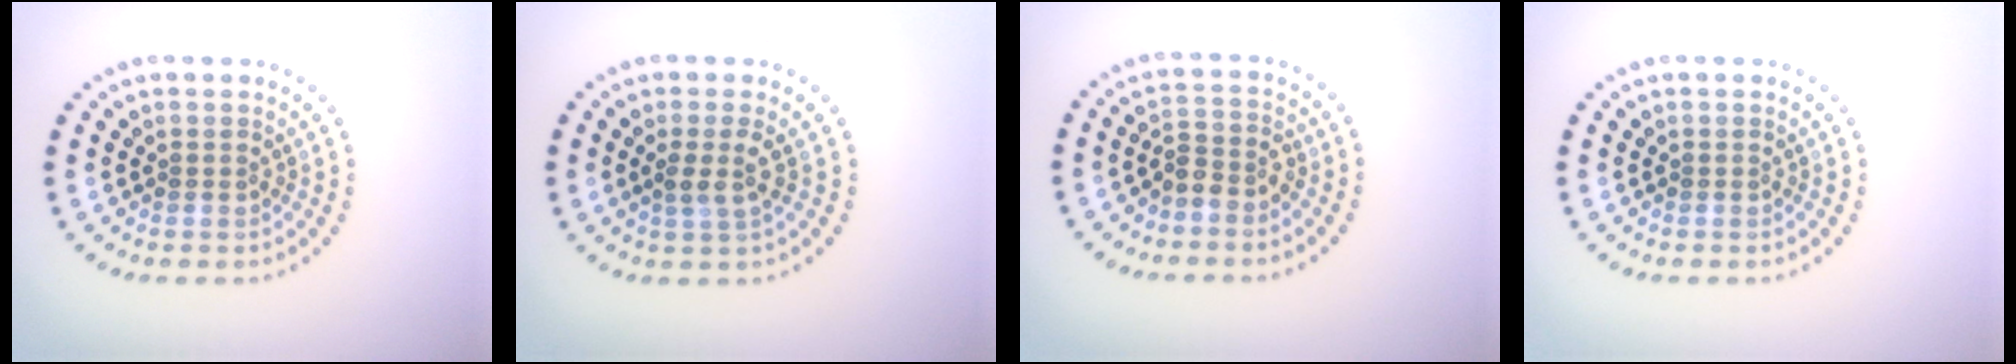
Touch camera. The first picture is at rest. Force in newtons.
{"total": 1.9, "press": 1.5, "slide": 1.1}
{"total": 2.2, "press": 1.7, "slide": 1.4}
{"total": 0.0}